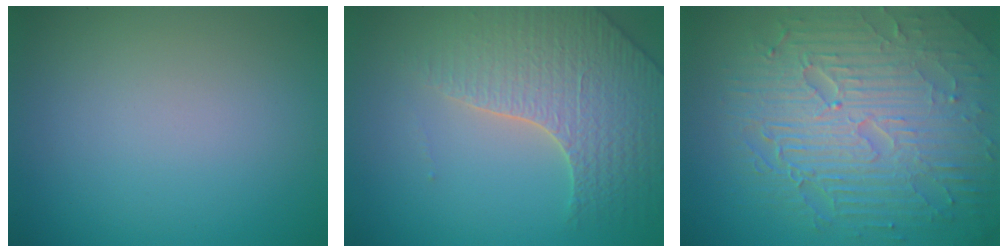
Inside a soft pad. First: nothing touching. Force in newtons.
{"total": 4.5, "press": 4.4, "slide": 1.2}
{"total": 10.2, "press": 6.6, "slide": 7.7}